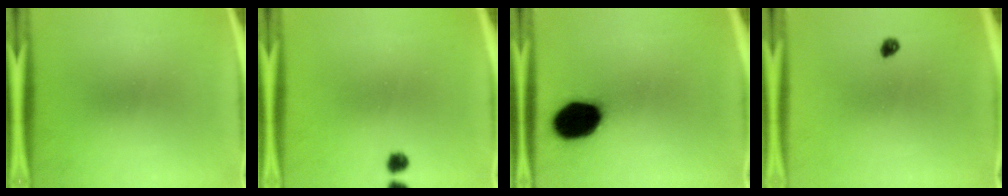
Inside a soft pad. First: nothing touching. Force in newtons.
{"total": 1.8}
{"total": 17.9}
{"total": 1.7}